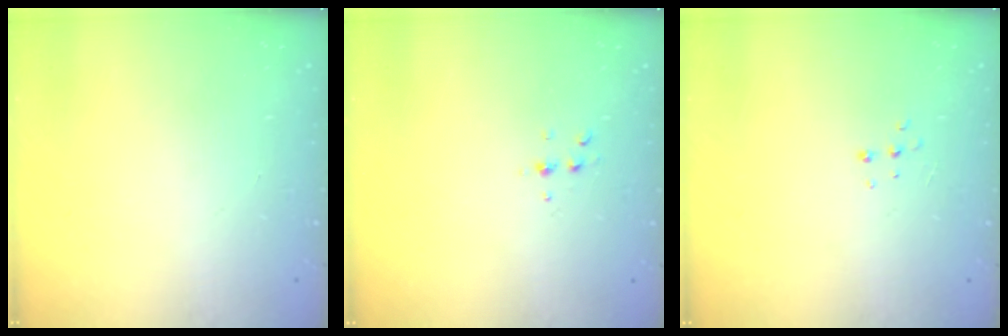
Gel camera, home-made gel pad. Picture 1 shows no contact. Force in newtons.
{"total": 4.1, "press": 4.0, "slide": 0.9}
{"total": 4.6, "press": 4.5, "slide": 0.8}